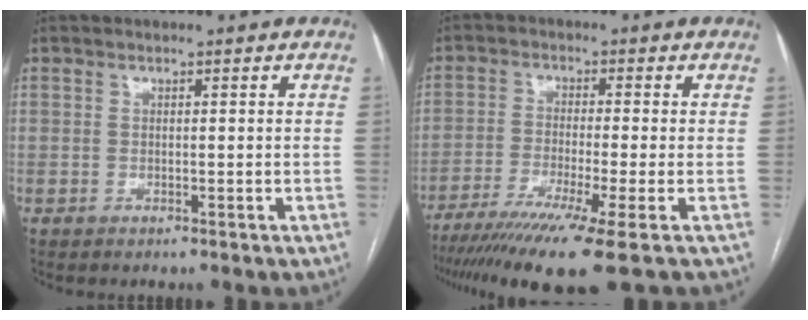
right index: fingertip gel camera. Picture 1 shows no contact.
{"total": 12.4, "force": [-8.6, -1.2, 8.9], "torque": [-0.151, -0.035, -0.138]}